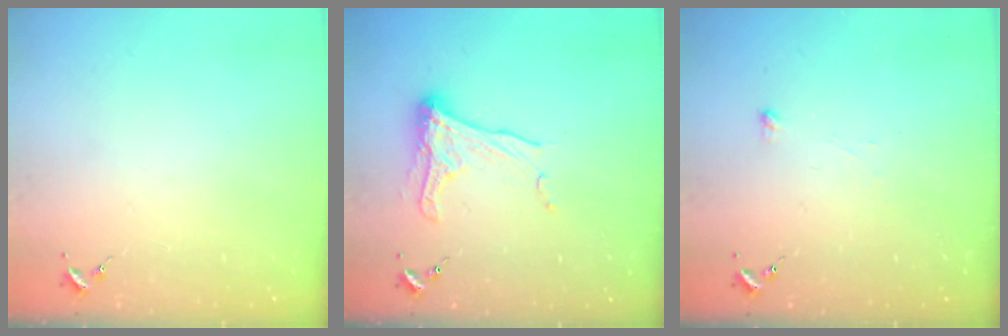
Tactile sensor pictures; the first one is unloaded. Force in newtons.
{"total": 11.9, "press": 11.9, "slide": 0.9}
{"total": 2.5, "press": 2.5, "slide": 0.5}